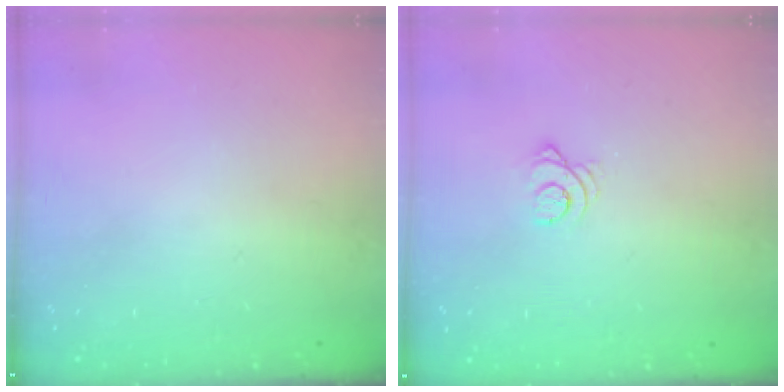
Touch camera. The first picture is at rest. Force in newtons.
{"total": 2.9, "press": 2.9, "slide": 0.4}